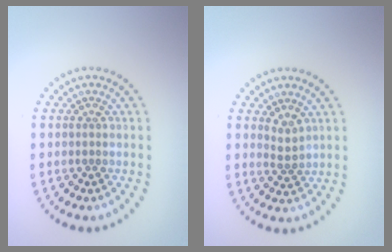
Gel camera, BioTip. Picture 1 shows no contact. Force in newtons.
{"total": 1.6, "press": 1.2, "slide": 1.1}